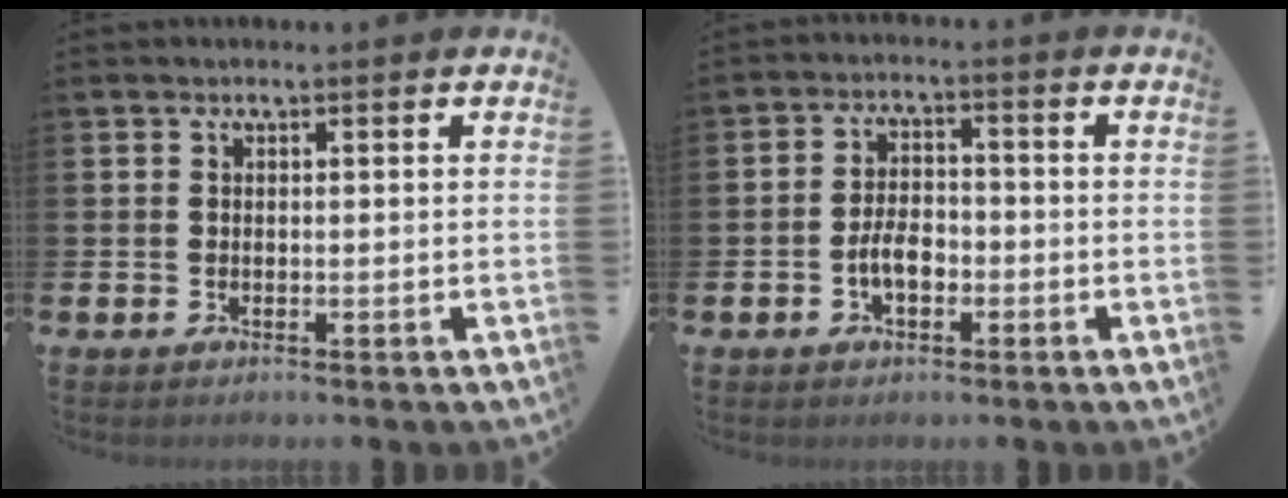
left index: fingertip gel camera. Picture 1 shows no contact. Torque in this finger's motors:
{"motor_torque": [0.34, 0.01, 0.11, 0.15]}